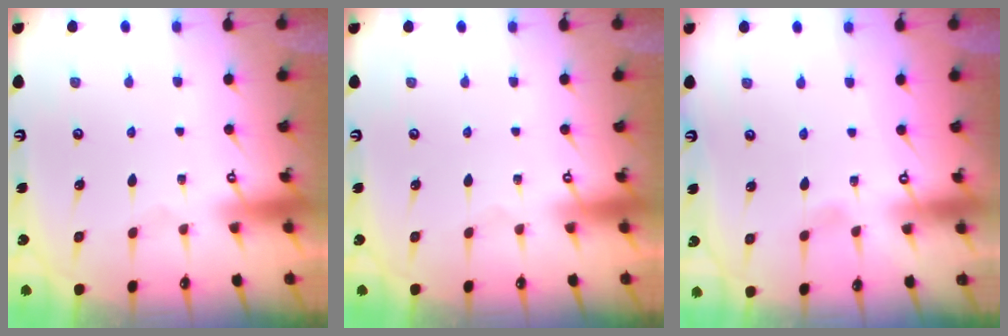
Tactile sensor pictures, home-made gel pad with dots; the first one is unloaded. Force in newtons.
{"total": 0.0}
{"total": 3.1, "press": 3.1, "slide": 0.3}